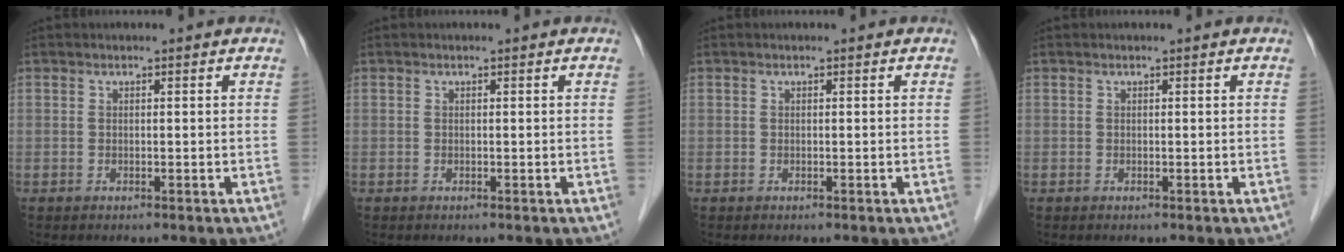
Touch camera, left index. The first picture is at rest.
{"total": 0.0}
{"total": 0.0}
{"total": 0.0}